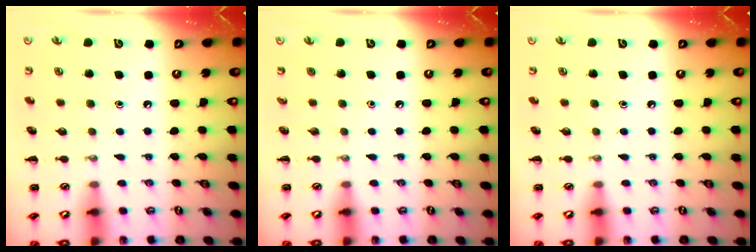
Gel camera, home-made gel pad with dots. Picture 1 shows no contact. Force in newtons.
{"total": 0.0}
{"total": 0.0}